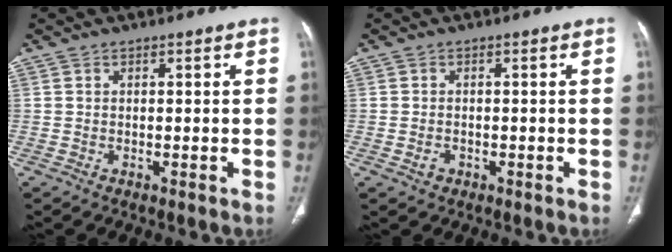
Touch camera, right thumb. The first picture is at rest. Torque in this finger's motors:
{"motor_torque": [-0.21, 0.01, -0.05, -0.16, -0.03]}